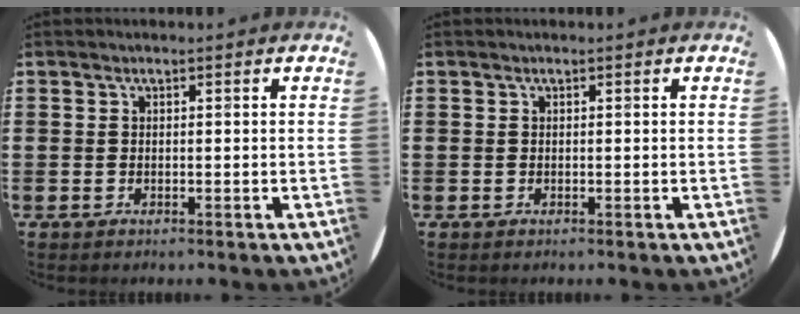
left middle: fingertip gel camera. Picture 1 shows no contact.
{"total": 0.0}